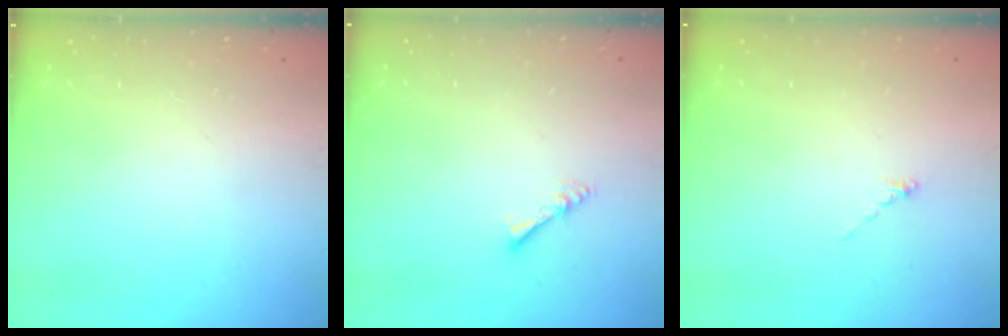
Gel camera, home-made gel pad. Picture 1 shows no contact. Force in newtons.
{"total": 2.9, "press": 2.8, "slide": 0.4}
{"total": 0.0}